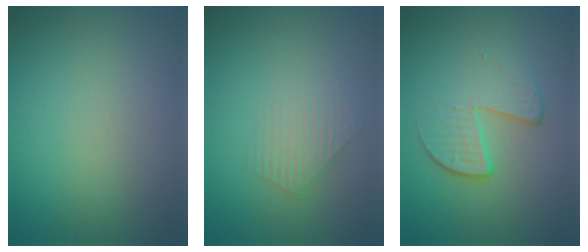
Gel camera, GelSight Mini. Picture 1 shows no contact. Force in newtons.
{"total": 2.2, "press": 2.1, "slide": 0.4}
{"total": 4.1, "press": 2.7, "slide": 3.1}